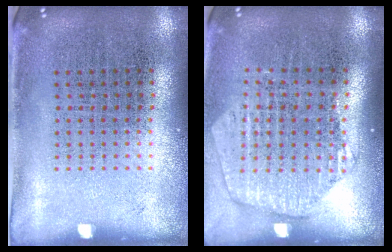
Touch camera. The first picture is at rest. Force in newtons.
{"total": 1.8, "press": 1.7, "slide": 0.6}